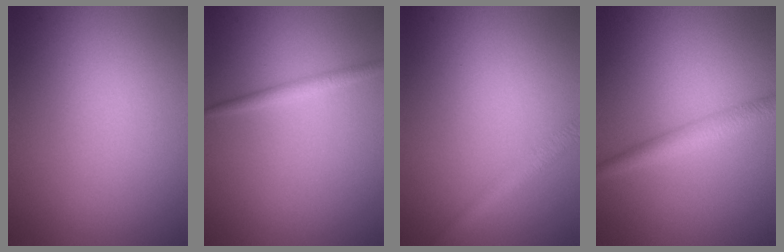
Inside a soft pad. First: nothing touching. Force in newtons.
{"total": 1.3, "press": 1.3, "slide": 0.1}
{"total": 1.9, "press": 1.9, "slide": 0.0}
{"total": 2.6, "press": 2.6, "slide": 0.2}